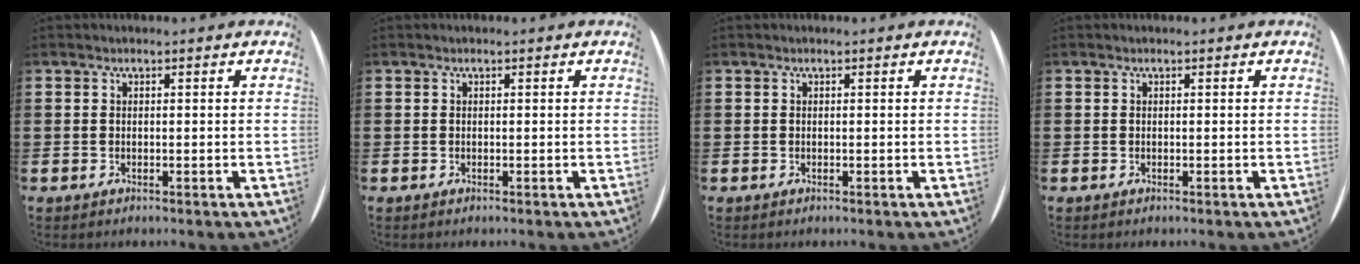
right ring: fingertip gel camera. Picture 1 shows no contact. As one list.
[{"total": 0.0}, {"total": 0.0}, {"total": 0.0}]